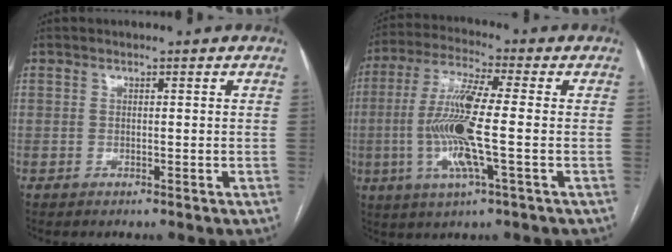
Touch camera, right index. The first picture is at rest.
{"total": 12.5, "force": [-1.7, 0.7, 12.4], "torque": [-0.256, -0.006, -0.039]}